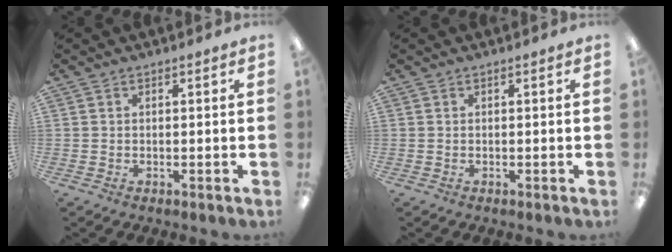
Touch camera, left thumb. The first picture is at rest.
{"total": 0.0}